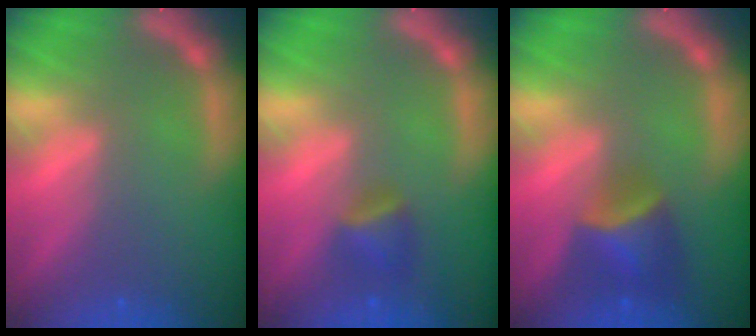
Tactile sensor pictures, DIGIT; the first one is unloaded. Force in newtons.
{"total": 2.4}
{"total": 4.4}